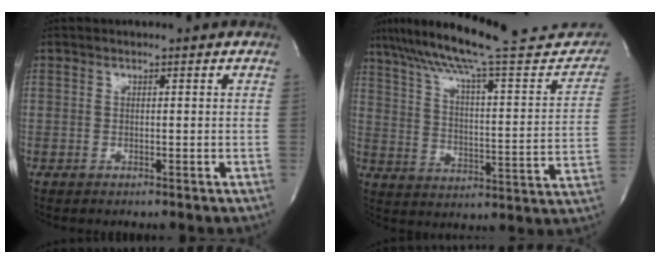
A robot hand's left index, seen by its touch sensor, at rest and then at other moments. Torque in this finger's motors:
{"motor_torque": [-0.19, -0.19, 0.41, 0.13]}